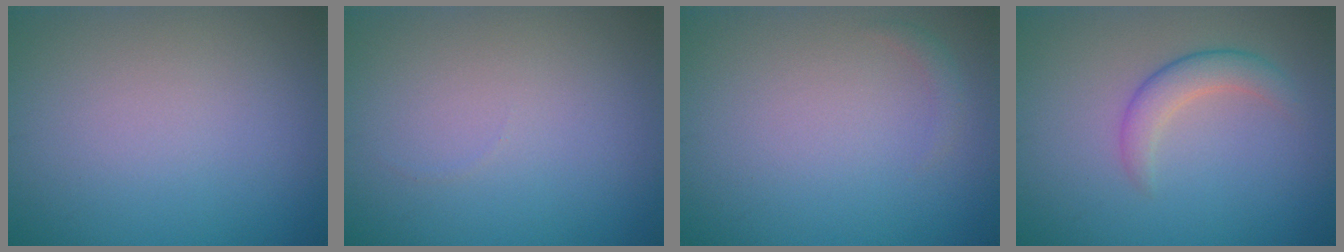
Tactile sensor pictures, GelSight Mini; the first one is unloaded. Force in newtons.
{"total": 0.0}
{"total": 0.7, "press": 0.7, "slide": 0.1}
{"total": 2.6, "press": 2.6, "slide": 0.1}